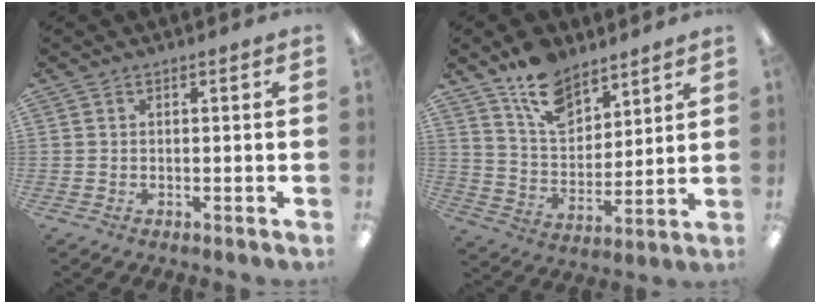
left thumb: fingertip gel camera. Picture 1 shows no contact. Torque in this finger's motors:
{"motor_torque": [2.10, 0.90, 1.28, -1.31, 0.08]}